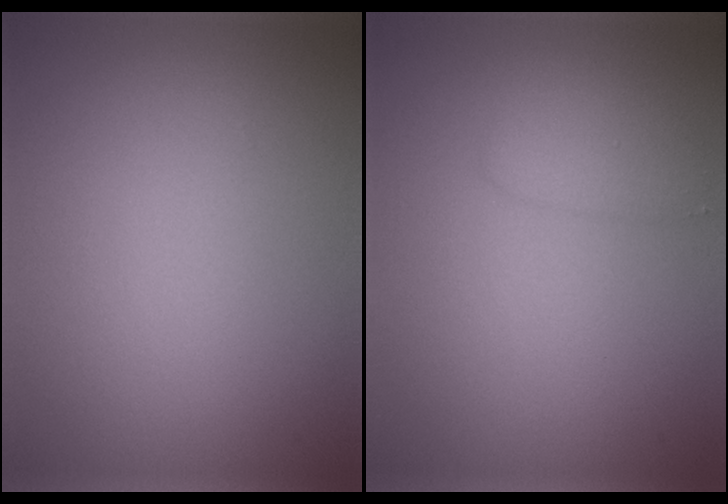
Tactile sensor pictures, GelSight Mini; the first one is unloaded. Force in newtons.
{"total": 1.7, "press": 1.7, "slide": 0.1}